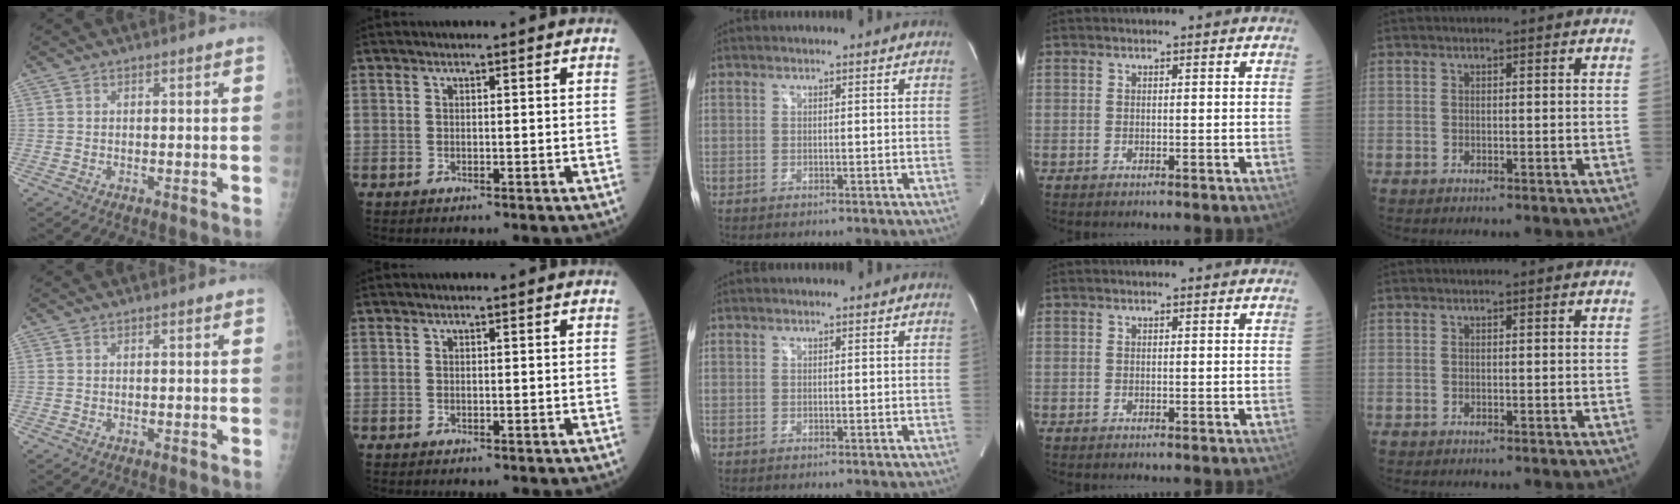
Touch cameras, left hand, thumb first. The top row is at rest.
{}